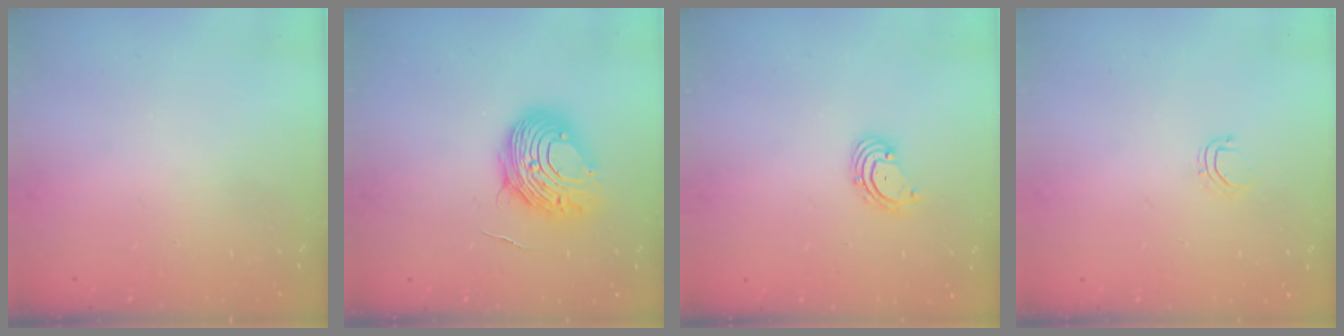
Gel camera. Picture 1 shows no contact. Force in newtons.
{"total": 10.3, "press": 10.3, "slide": 0.7}
{"total": 2.6, "press": 2.5, "slide": 0.6}
{"total": 3.8, "press": 3.8, "slide": 0.2}